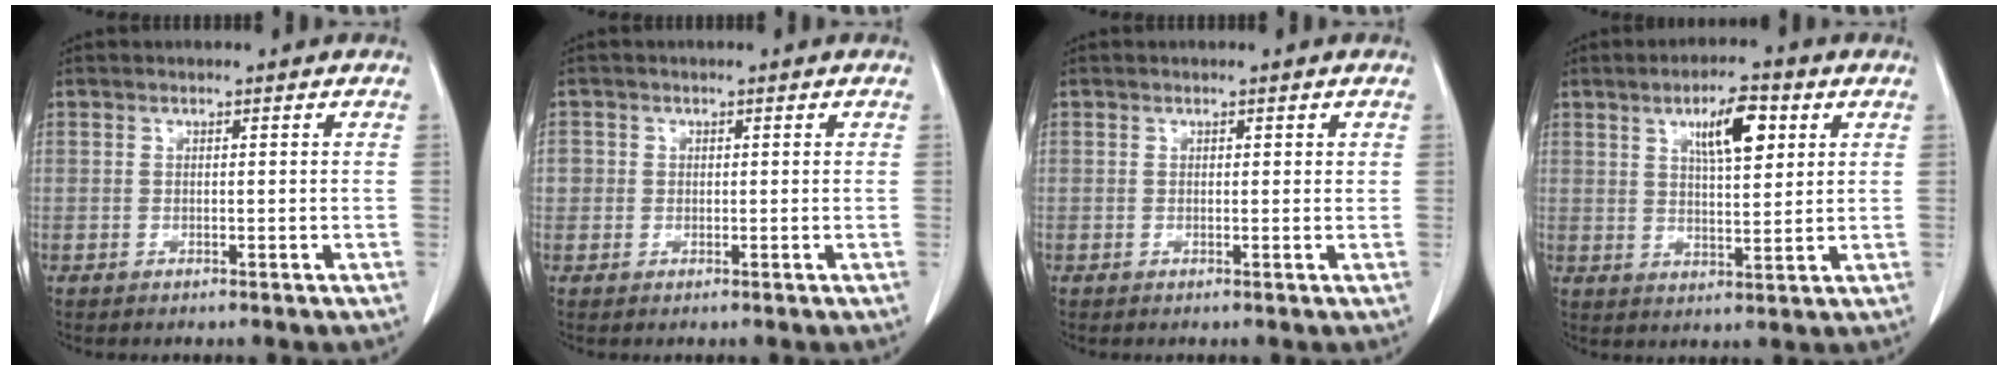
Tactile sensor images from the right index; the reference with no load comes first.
{"total": 1.7, "force": [0.1, 1.7, 0.3], "torque": [0.006, 0.004, 0.001]}
{"total": 0.7, "force": [0.4, 0.4, 0.5], "torque": [-0.001, 0.000, 0.003]}
{"total": 7.8, "force": [3.4, 2.1, 6.7], "torque": [-0.115, 0.006, 0.058]}